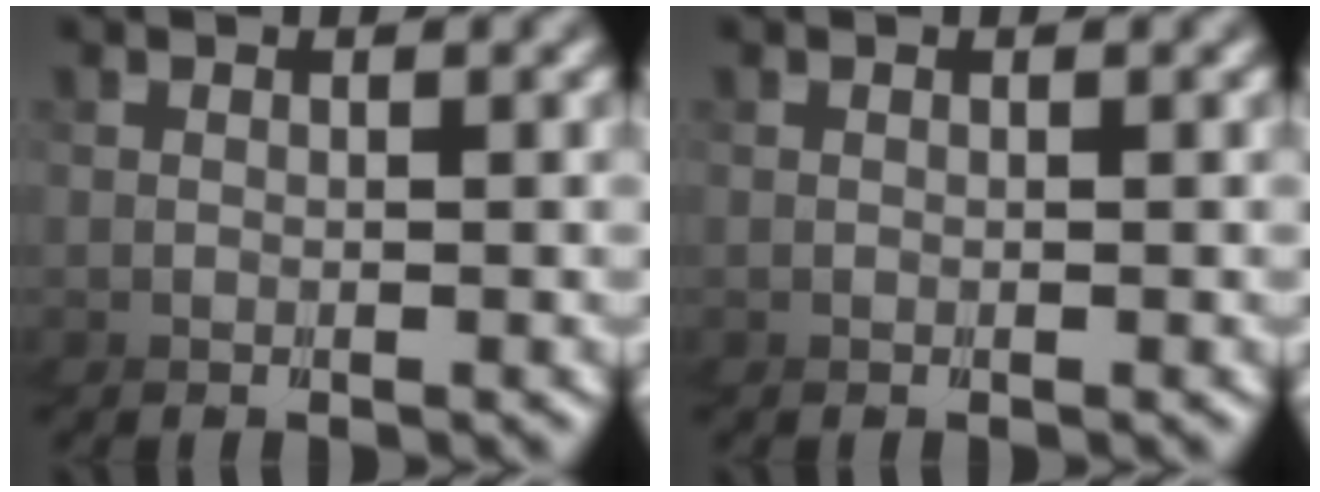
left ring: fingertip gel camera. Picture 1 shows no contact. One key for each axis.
{"total": 0.0}